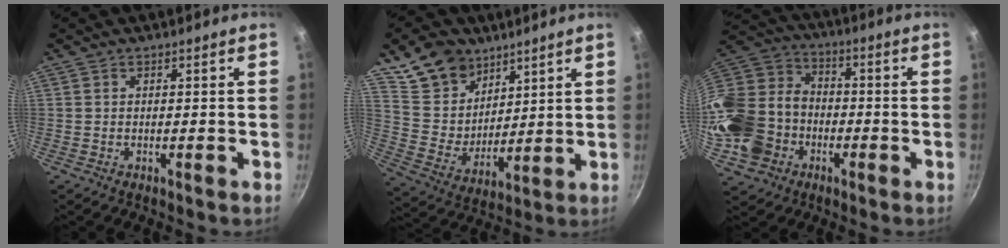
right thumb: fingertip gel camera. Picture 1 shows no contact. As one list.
[{"total": 15.1, "force": [9.8, 10.2, 5.3], "torque": [-0.060, -0.057, 0.190]}, {"total": 21.6, "force": [-6.0, 17.6, 11.0], "torque": [-0.243, 0.057, -0.109]}]